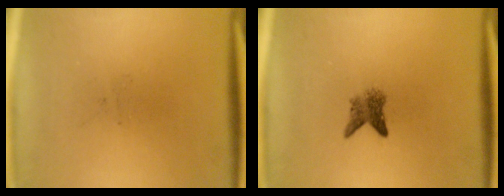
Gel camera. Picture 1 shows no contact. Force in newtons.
{"total": 2.6}